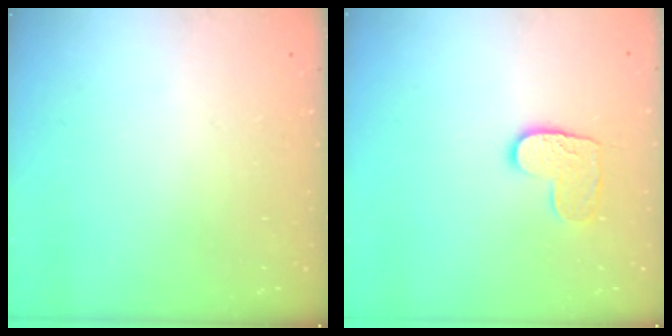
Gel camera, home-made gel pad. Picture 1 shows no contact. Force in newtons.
{"total": 8.2, "press": 8.2, "slide": 0.5}